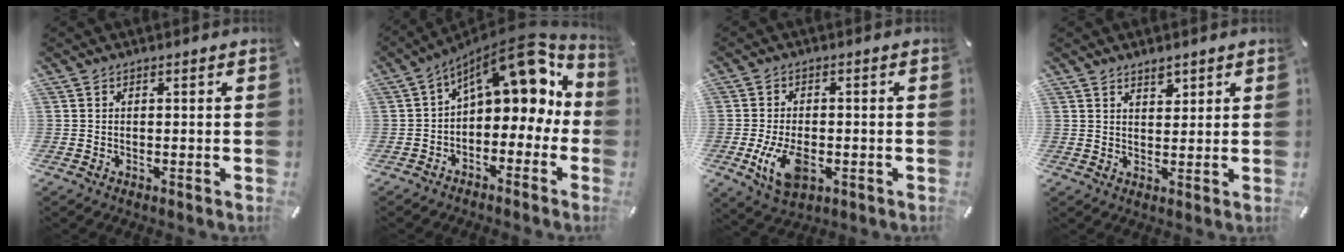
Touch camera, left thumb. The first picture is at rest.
{"total": 15.1, "force": [7.2, 8.2, 10.4], "torque": [-0.135, -0.055, 0.120]}
{"total": 8.6, "force": [-2.4, 5.2, 6.4], "torque": [-0.140, -0.003, -0.044]}
{"total": 2.8, "force": [2.2, 1.5, 0.7], "torque": [0.008, -0.014, 0.035]}